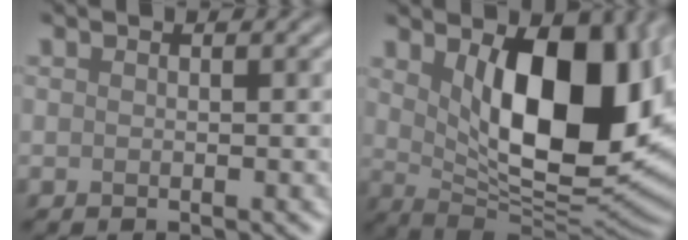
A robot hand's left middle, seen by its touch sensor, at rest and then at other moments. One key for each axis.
{"total": 13.0, "fx": 3.2, "fy": 6.1, "fz": 11.1, "tx": -0.139, "ty": -0.015, "tz": 0.056}